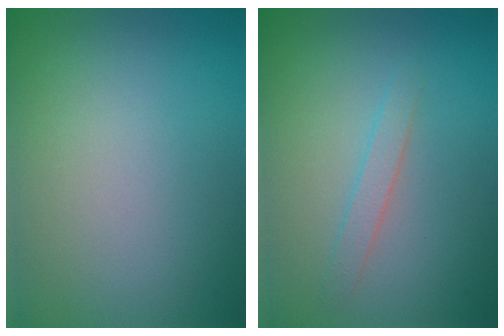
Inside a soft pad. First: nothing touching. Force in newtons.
{"total": 1.3, "press": 1.3, "slide": 0.0}